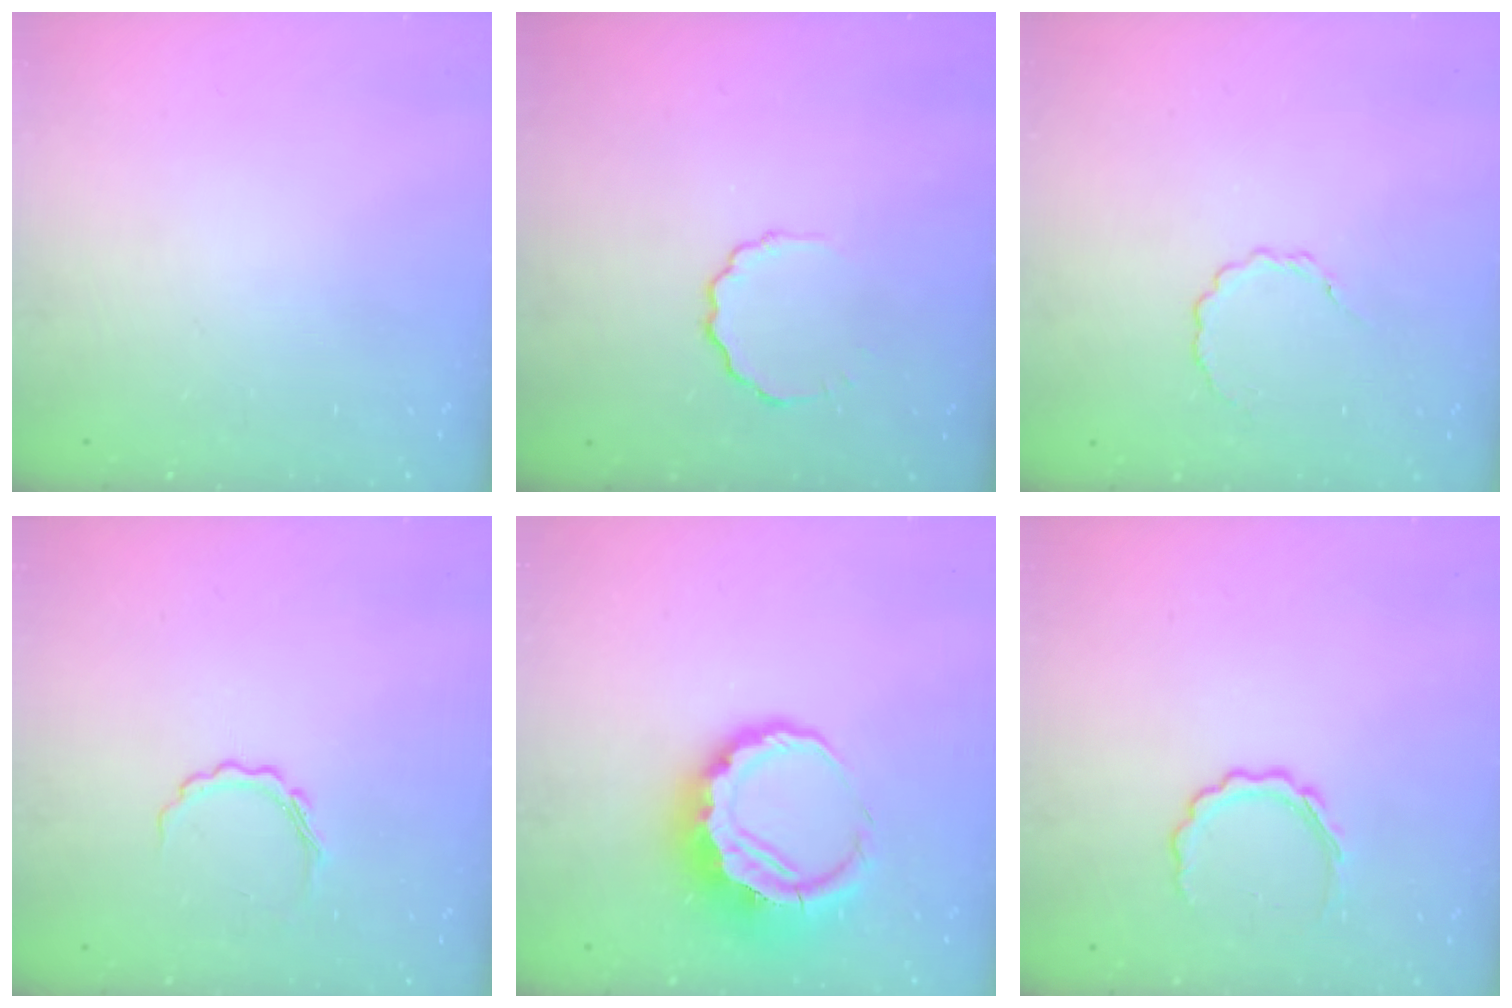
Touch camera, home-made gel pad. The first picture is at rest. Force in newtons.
{"total": 3.6, "press": 3.4, "slide": 1.0}
{"total": 2.6, "press": 2.5, "slide": 0.9}
{"total": 5.0, "press": 4.9, "slide": 1.0}
{"total": 9.2, "press": 9.0, "slide": 1.9}
{"total": 6.4, "press": 6.2, "slide": 1.5}